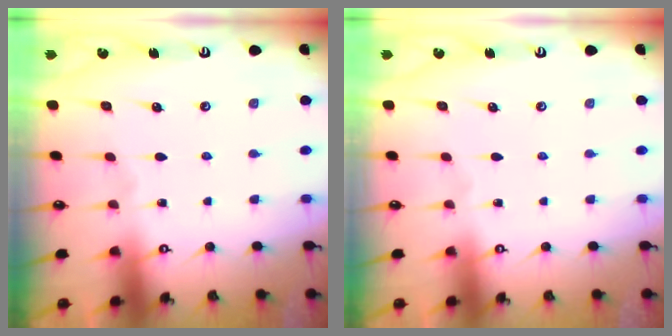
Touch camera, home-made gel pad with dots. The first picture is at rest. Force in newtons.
{"total": 0.0}